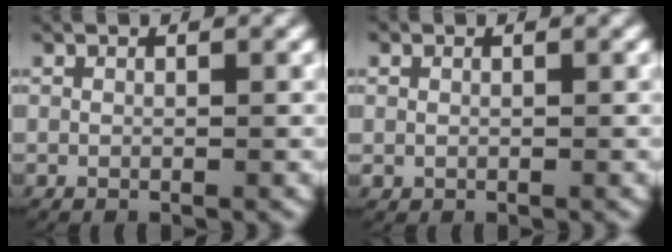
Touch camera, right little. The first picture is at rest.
{"total": 1.0, "force": [0.1, 1.0, 0.3], "torque": [-0.008, -0.005, 0.007]}